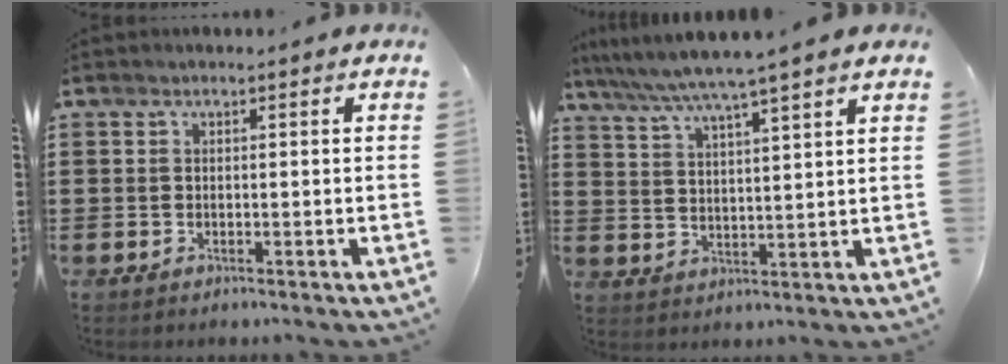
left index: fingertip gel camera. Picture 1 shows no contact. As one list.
[{"total": 5.5, "force": [4.7, -0.9, 2.7], "torque": [-0.070, -0.031, 0.078]}]